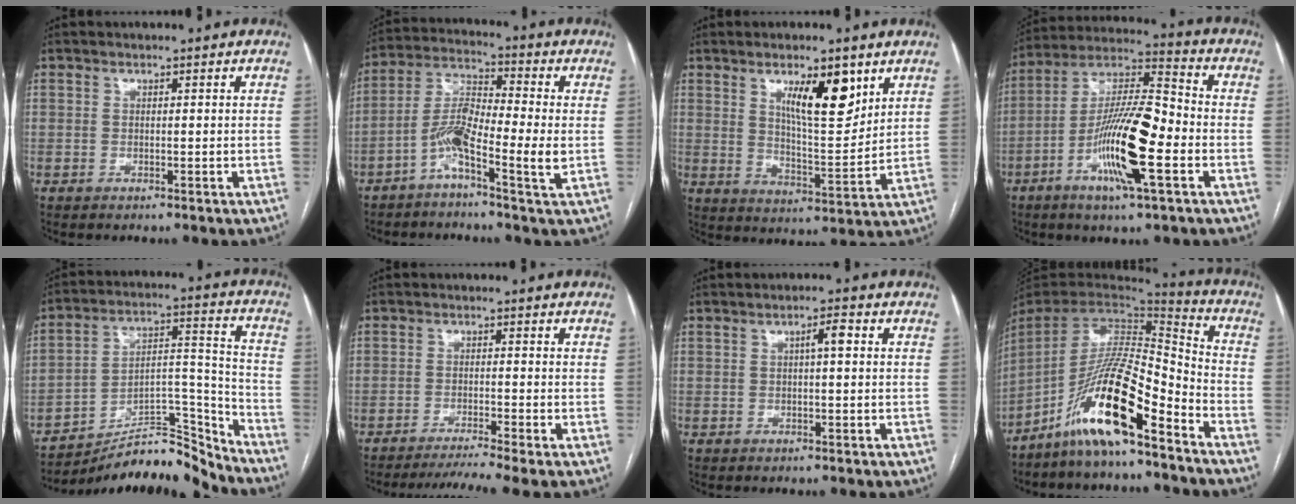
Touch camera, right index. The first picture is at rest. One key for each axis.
{"total": 9.1, "fx": -3.1, "fy": 0.8, "fz": 8.5, "tx": -0.174, "ty": 0.014, "tz": -0.068}
{"total": 10.0, "fx": 5.3, "fy": 2.5, "fz": 8.2, "tx": -0.135, "ty": -0.008, "tz": 0.091}
{"total": 16.0, "fx": -5.1, "fy": 1.3, "fz": 15.1, "tx": -0.292, "ty": -0.003, "tz": -0.096}
{"total": 14.6, "fx": -14.0, "fy": 1.9, "fz": 3.6, "tx": -0.050, "ty": 0.059, "tz": -0.233}
{"total": 6.8, "fx": -5.7, "fy": -1.9, "fz": 3.2, "tx": -0.049, "ty": -0.013, "tz": -0.094}
{"total": 2.3, "fx": 0.4, "fy": 0.3, "fz": 2.3, "tx": -0.036, "ty": 0.006, "tz": 0.005}
{"total": 15.3, "fx": -10.0, "fy": 1.8, "fz": 11.5, "tx": -0.218, "ty": 0.005, "tz": -0.182}